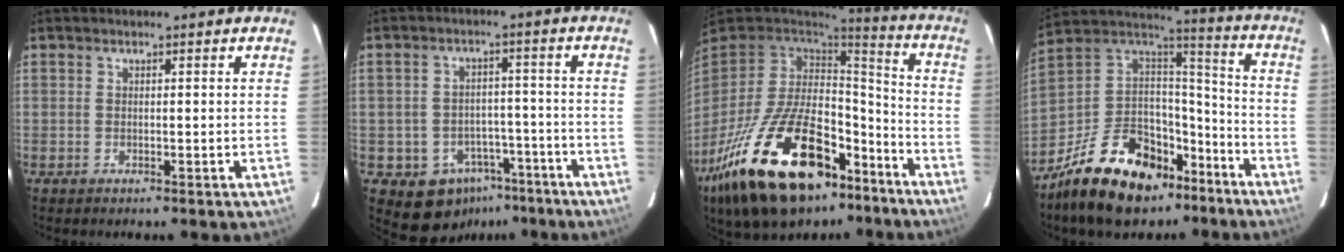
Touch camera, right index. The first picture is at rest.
{"total": 9.6, "force": [-5.6, 7.2, 2.7], "torque": [-0.055, 0.031, -0.053]}
{"total": 31.1, "force": [-17.9, 15.4, 20.2], "torque": [-0.394, -0.020, -0.270]}
{"total": 24.5, "force": [-15.8, 13.1, 13.4], "torque": [-0.279, 0.029, -0.242]}